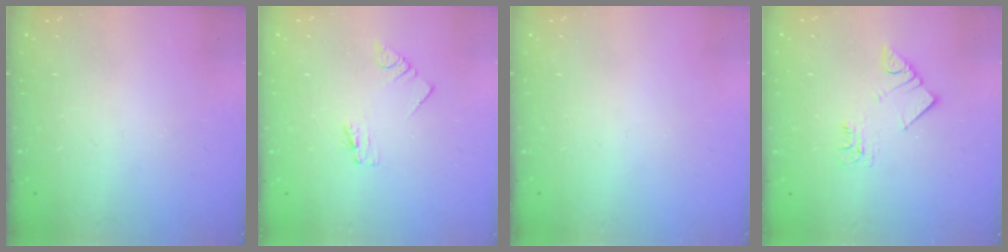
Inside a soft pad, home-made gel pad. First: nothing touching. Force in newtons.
{"total": 1.1, "press": 1.1, "slide": 0.0}
{"total": 0.0}
{"total": 3.4, "press": 3.4, "slide": 0.2}